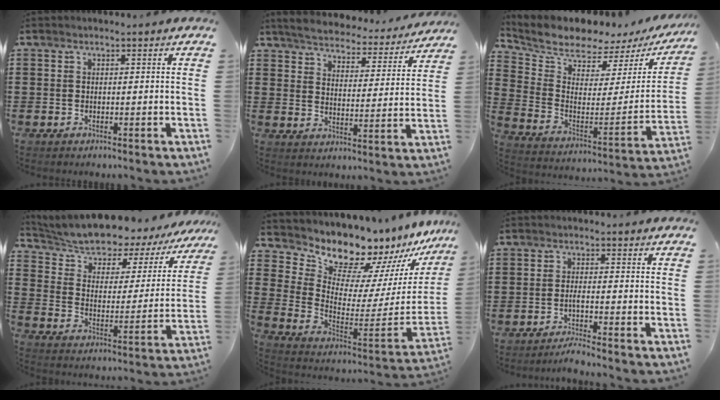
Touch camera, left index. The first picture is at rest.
{"total": 4.7, "force": [4.6, 0.0, 0.7], "torque": [-0.041, -0.036, 0.076]}
{"total": 6.4, "force": [6.0, 1.6, 1.3], "torque": [-0.067, -0.055, 0.102]}
{"total": 5.7, "force": [5.4, 1.4, 1.3], "torque": [-0.060, -0.050, 0.087]}
{"total": 10.7, "force": [10.4, 2.0, 1.3], "torque": [-0.047, -0.113, 0.176]}
{"total": 2.5, "force": [-1.9, -0.3, 1.6], "torque": [-0.029, 0.002, -0.037]}